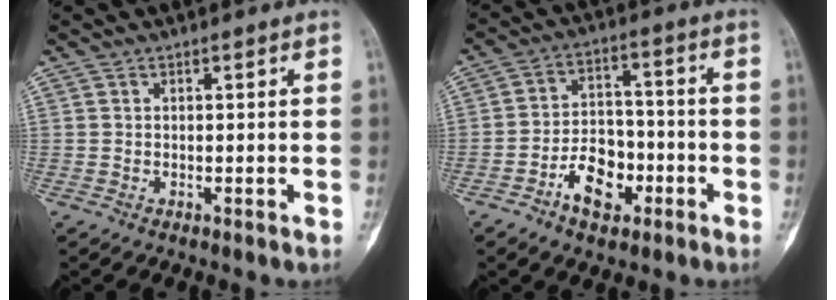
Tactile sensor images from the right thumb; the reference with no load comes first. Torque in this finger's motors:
{"motor_torque": [-0.15, 0.53, 0.21, 0.20, 0.05]}